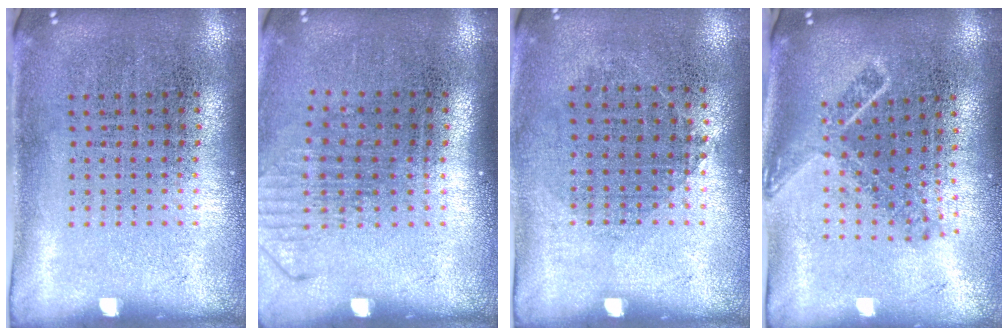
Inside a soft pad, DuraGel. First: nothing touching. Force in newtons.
{"total": 1.3, "press": 1.0, "slide": 0.8}
{"total": 0.8, "press": 0.7, "slide": 0.4}
{"total": 1.8, "press": 1.3, "slide": 1.2}